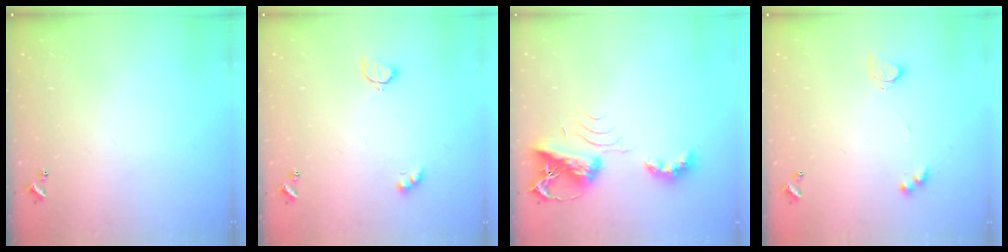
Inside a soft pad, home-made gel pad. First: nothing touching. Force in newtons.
{"total": 2.6, "press": 2.5, "slide": 0.5}
{"total": 7.1, "press": 7.0, "slide": 0.7}
{"total": 3.7, "press": 3.6, "slide": 0.6}